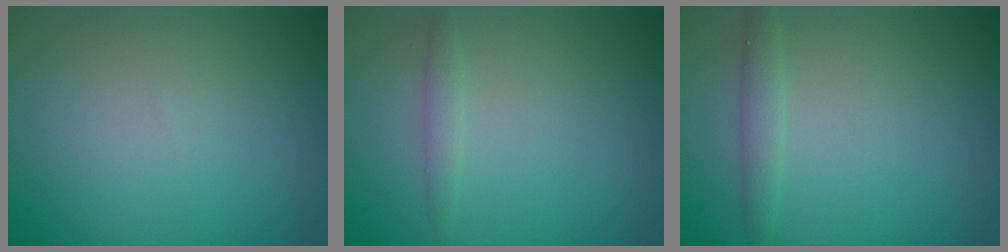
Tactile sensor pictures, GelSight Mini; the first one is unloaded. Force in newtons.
{"total": 1.1, "press": 1.1, "slide": 0.0}
{"total": 1.5, "press": 1.5, "slide": 0.0}